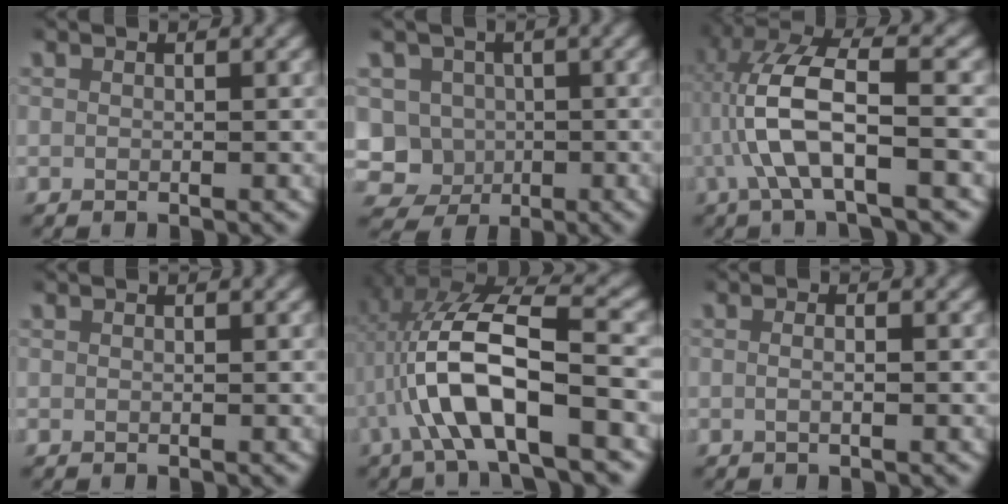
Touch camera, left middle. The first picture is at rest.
{"total": 13.0, "force": [-2.6, 12.2, 3.6], "torque": [-0.117, -0.062, -0.037]}
{"total": 6.8, "force": [0.0, 2.2, 6.4], "torque": [-0.138, 0.005, -0.002]}
{"total": 0.0}
{"total": 9.3, "force": [-0.3, 3.7, 8.5], "torque": [-0.169, -0.005, -0.002]}
{"total": 1.0, "force": [-0.4, 0.0, 0.9], "torque": [-0.022, -0.002, -0.007]}